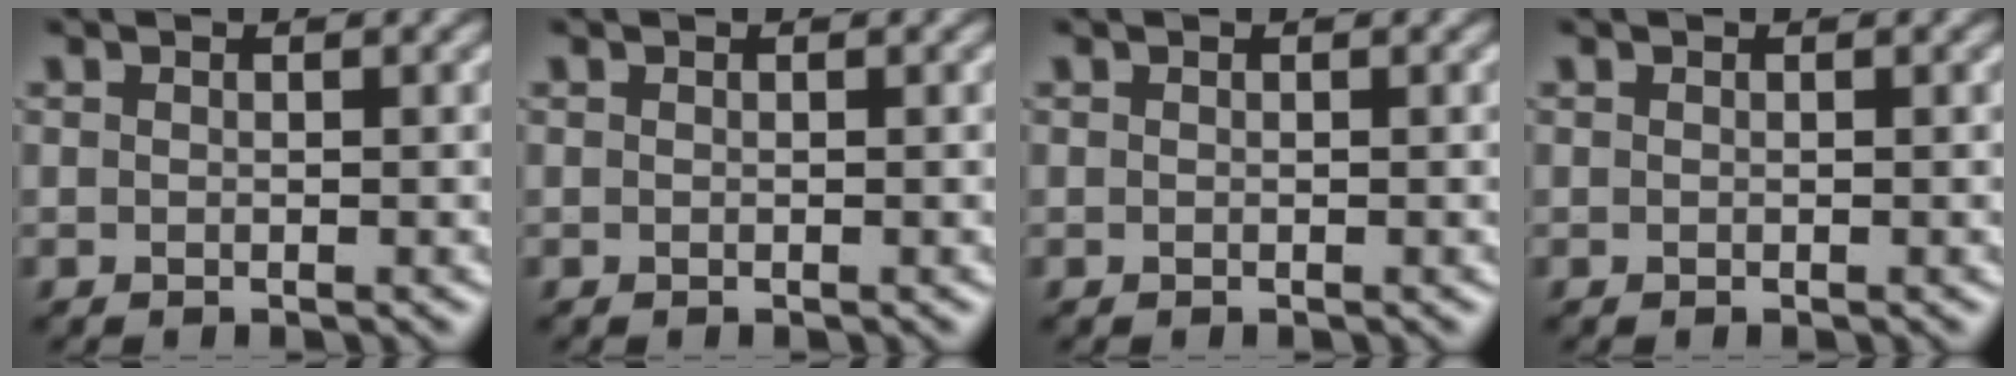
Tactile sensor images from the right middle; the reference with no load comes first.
{"total": 0.0}
{"total": 0.0}
{"total": 0.0}